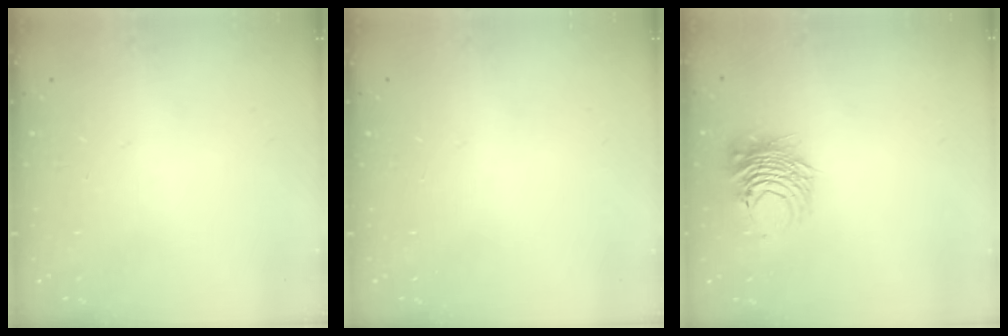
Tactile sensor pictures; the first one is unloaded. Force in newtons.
{"total": 0.0}
{"total": 8.4, "press": 8.4, "slide": 0.8}